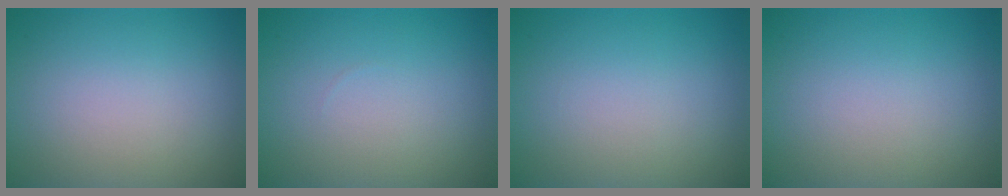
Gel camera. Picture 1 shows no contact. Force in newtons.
{"total": 0.0}
{"total": 0.0}
{"total": 0.0}